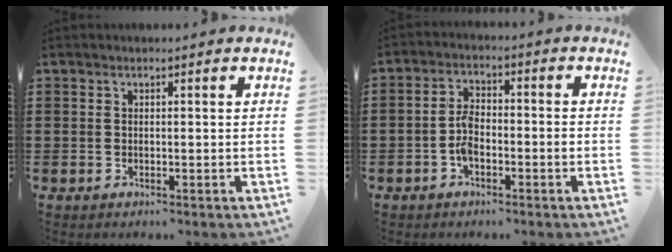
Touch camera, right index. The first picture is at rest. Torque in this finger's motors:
{"motor_torque": [0.99, -0.68, 0.14, 0.09]}